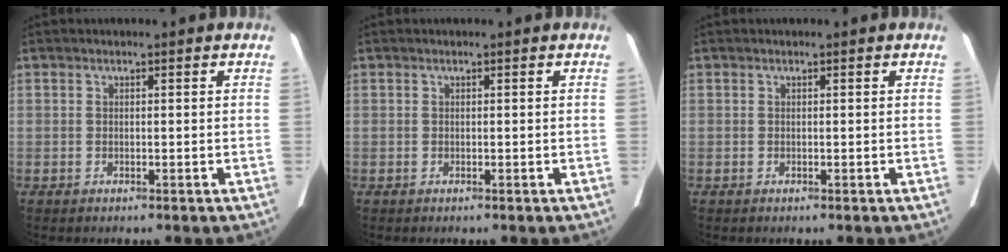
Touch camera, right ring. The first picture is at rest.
{"total": 0.0}
{"total": 0.0}